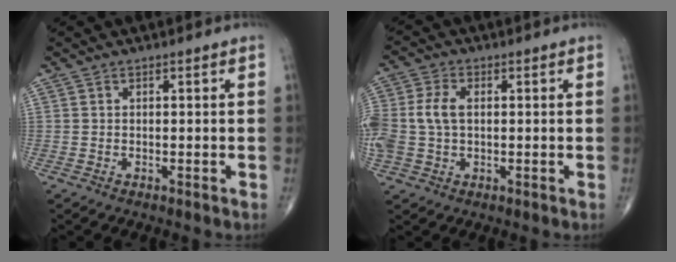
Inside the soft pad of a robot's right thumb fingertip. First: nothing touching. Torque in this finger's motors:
{"motor_torque": [0.61, 0.58, 1.09, 0.46, 0.11]}